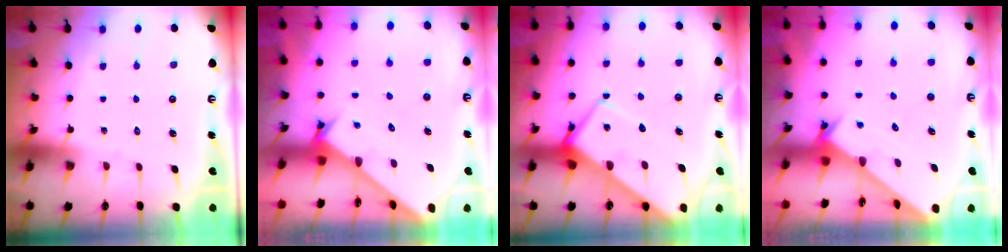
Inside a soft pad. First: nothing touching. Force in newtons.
{"total": 2.4, "press": 2.4, "slide": 0.1}
{"total": 10.1, "press": 10.1, "slide": 1.0}
{"total": 2.4, "press": 2.4, "slide": 0.2}